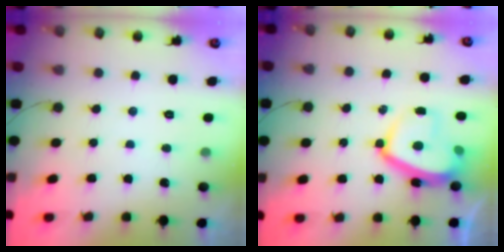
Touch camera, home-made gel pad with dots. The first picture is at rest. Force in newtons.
{"total": 11.7, "press": 11.6, "slide": 0.9}